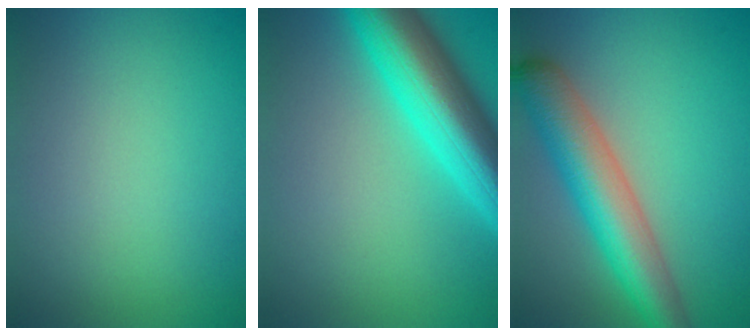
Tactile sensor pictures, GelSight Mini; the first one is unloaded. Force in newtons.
{"total": 10.2, "press": 10.2, "slide": 0.3}
{"total": 7.2, "press": 7.2, "slide": 0.3}